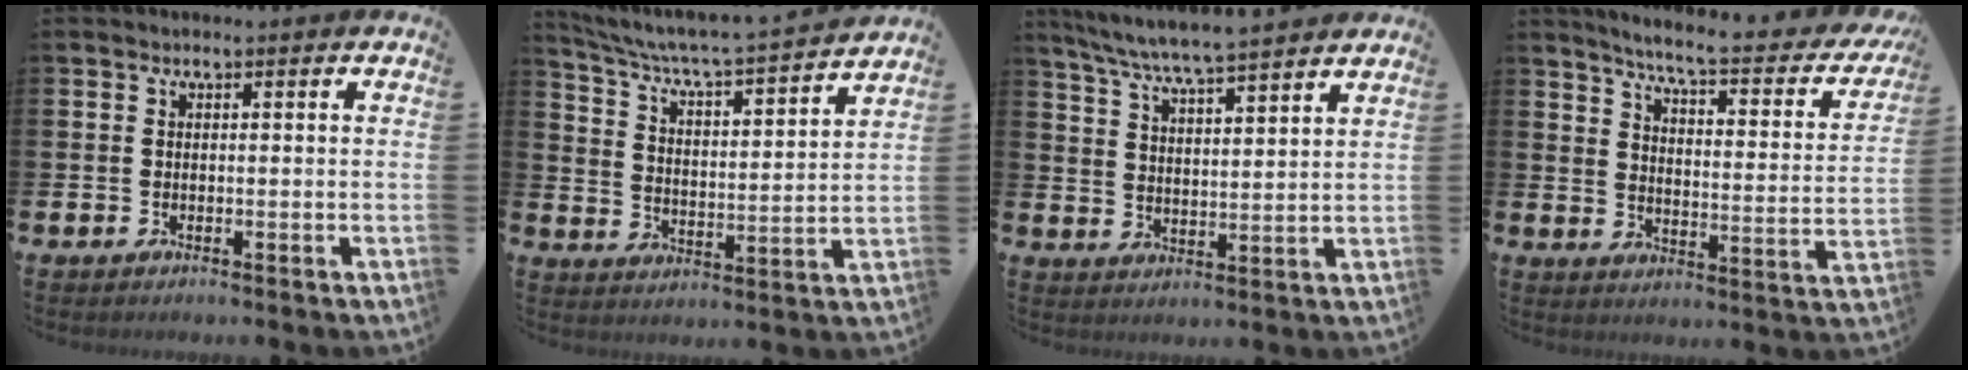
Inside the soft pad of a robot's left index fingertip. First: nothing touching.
{"total": 5.8, "force": [5.3, 0.1, 2.2], "torque": [-0.070, -0.048, 0.082]}
{"total": 6.7, "force": [6.5, -0.4, 1.7], "torque": [-0.058, -0.041, 0.114]}
{"total": 5.7, "force": [5.0, 0.2, 2.7], "torque": [-0.069, -0.043, 0.074]}